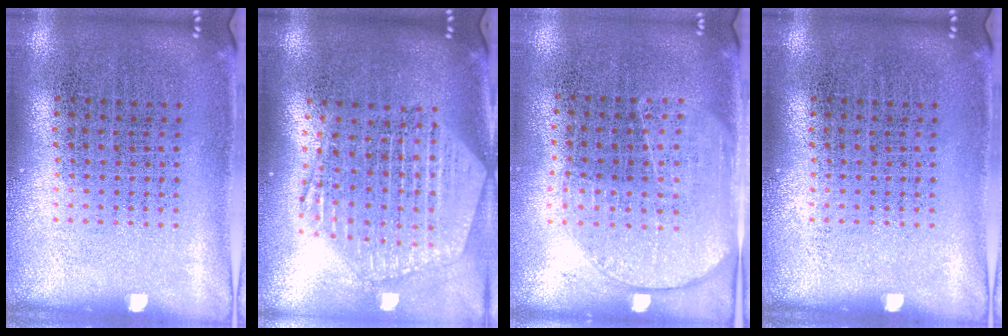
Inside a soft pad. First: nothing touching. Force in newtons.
{"total": 2.6, "press": 2.1, "slide": 1.4}
{"total": 1.9, "press": 1.5, "slide": 1.1}
{"total": 0.0}